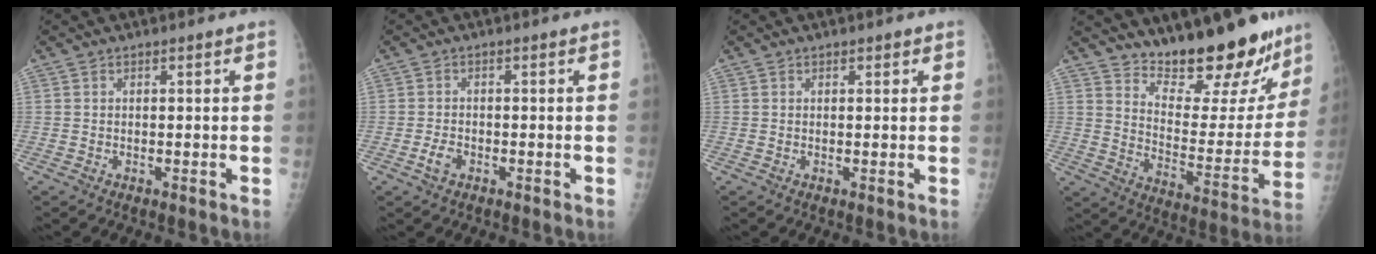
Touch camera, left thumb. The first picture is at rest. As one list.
[{"total": 2.3, "force": [-1.1, 1.5, 1.4], "torque": [-0.028, 0.005, -0.021]}, {"total": 1.0, "force": [0.6, 0.6, 0.4], "torque": [0.005, -0.003, 0.005]}, {"total": 21.4, "force": [18.2, 6.7, 9.2], "torque": [-0.086, -0.131, 0.259]}]